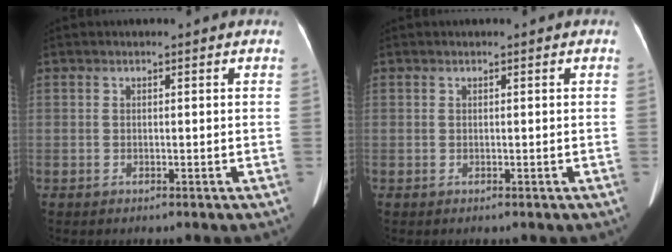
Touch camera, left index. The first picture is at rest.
{"total": 0.0}